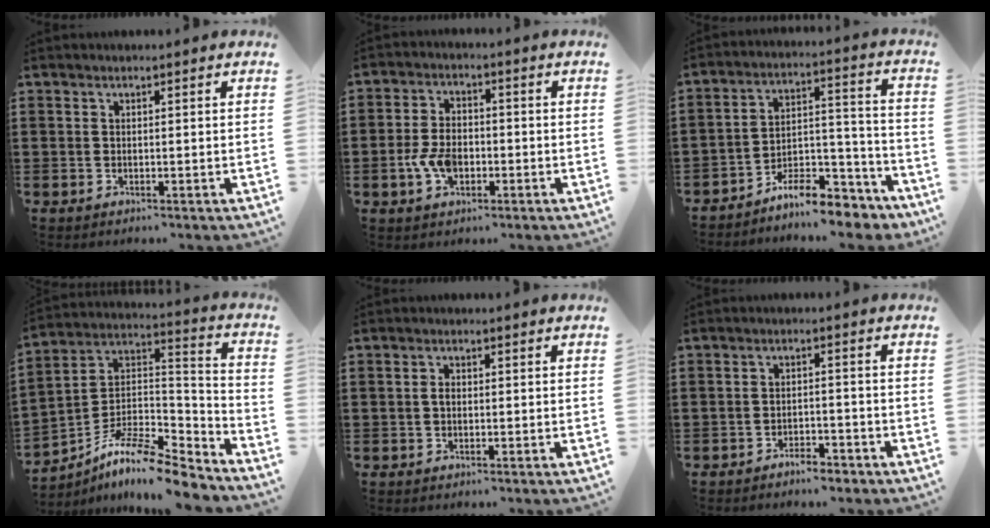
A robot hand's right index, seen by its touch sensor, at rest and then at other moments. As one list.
[{"total": 5.3, "force": [-1.4, 3.4, 3.7], "torque": [-0.089, 0.002, -0.029]}, {"total": 9.0, "force": [-8.2, 2.2, 2.9], "torque": [-0.029, 0.032, -0.153]}, {"total": 10.6, "force": [-9.0, 2.2, 5.3], "torque": [-0.106, 0.011, -0.181]}, {"total": 1.3, "force": [-0.2, 0.7, 1.1], "torque": [-0.022, 0.002, -0.004]}, {"total": 2.8, "force": [-2.7, 0.4, 0.6], "torque": [-0.014, 0.002, -0.056]}]